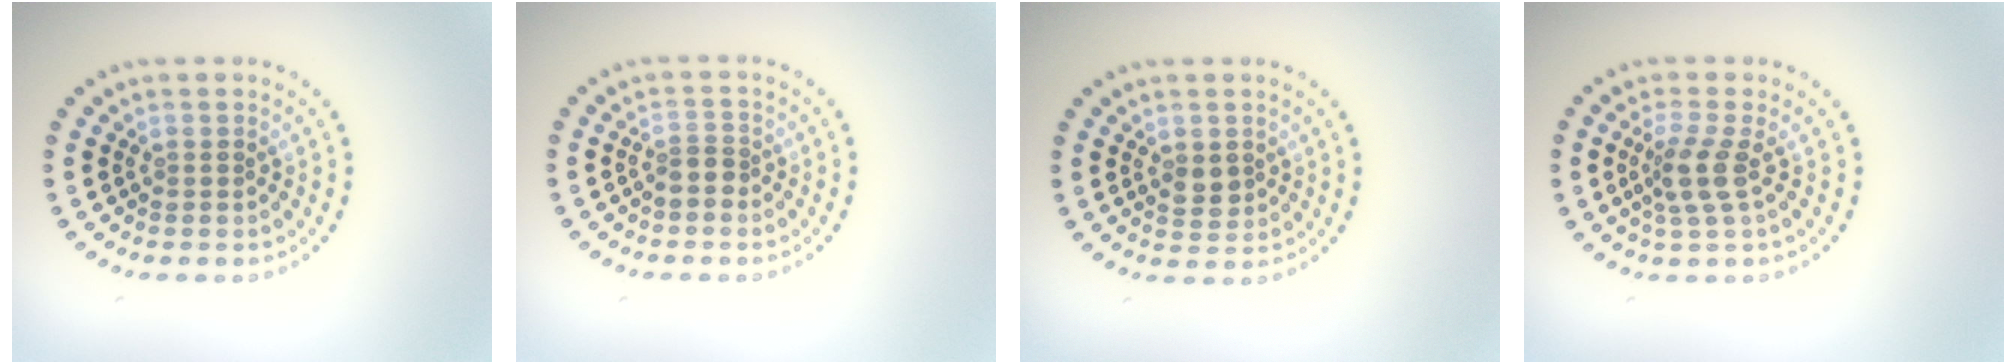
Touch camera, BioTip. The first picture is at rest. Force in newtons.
{"total": 1.6, "press": 1.2, "slide": 1.0}
{"total": 1.9, "press": 1.9, "slide": 0.3}
{"total": 2.8, "press": 2.2, "slide": 1.8}